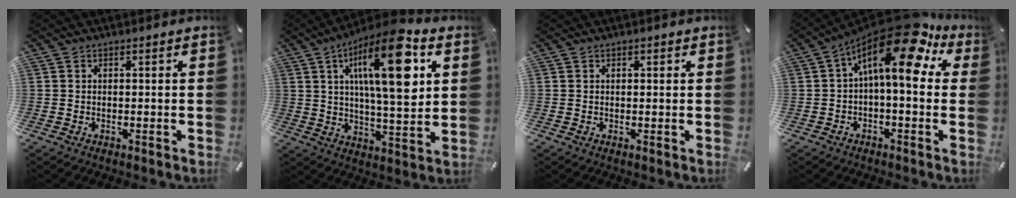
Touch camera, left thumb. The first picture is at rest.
{"total": 20.2, "force": [7.8, 6.9, 17.3], "torque": [-0.272, -0.025, 0.114]}
{"total": 0.5, "force": [0.2, 0.4, 0.3], "torque": [-0.006, 0.003, 0.003]}
{"total": 17.3, "force": [7.9, 6.5, 14.0], "torque": [-0.243, -0.058, 0.124]}